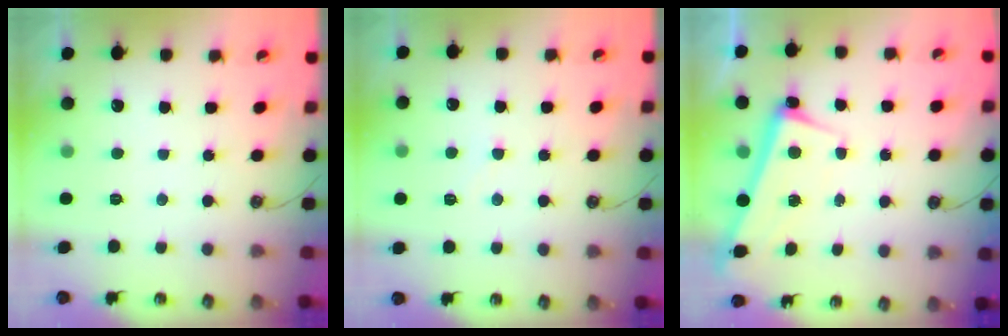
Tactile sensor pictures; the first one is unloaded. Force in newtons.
{"total": 5.9, "press": 5.9, "slide": 0.6}
{"total": 2.7, "press": 2.5, "slide": 0.9}